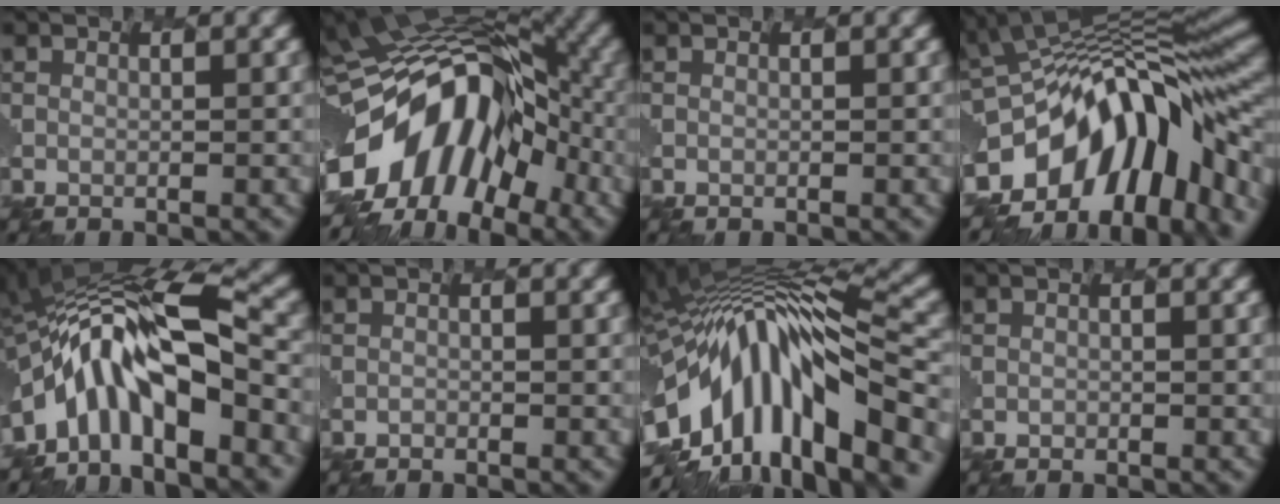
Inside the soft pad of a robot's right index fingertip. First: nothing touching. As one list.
[{"total": 15.8, "force": [-5.3, 10.2, 10.8], "torque": [-0.208, 0.005, -0.087]}, {"total": 0.0}, {"total": 13.1, "force": [-5.5, 7.1, 9.5], "torque": [-0.155, 0.018, -0.103]}, {"total": 10.7, "force": [-5.2, 3.2, 8.8], "torque": [-0.175, 0.006, -0.081]}, {"total": 1.5, "force": [-1.0, -0.5, -0.9], "torque": [-0.008, -0.003, -0.013]}, {"total": 12.8, "force": [-4.7, 5.3, 10.7], "torque": [-0.199, 0.026, -0.077]}, {"total": 1.0, "force": [-0.7, -0.2, -0.7], "torque": [-0.009, -0.008, -0.005]}]